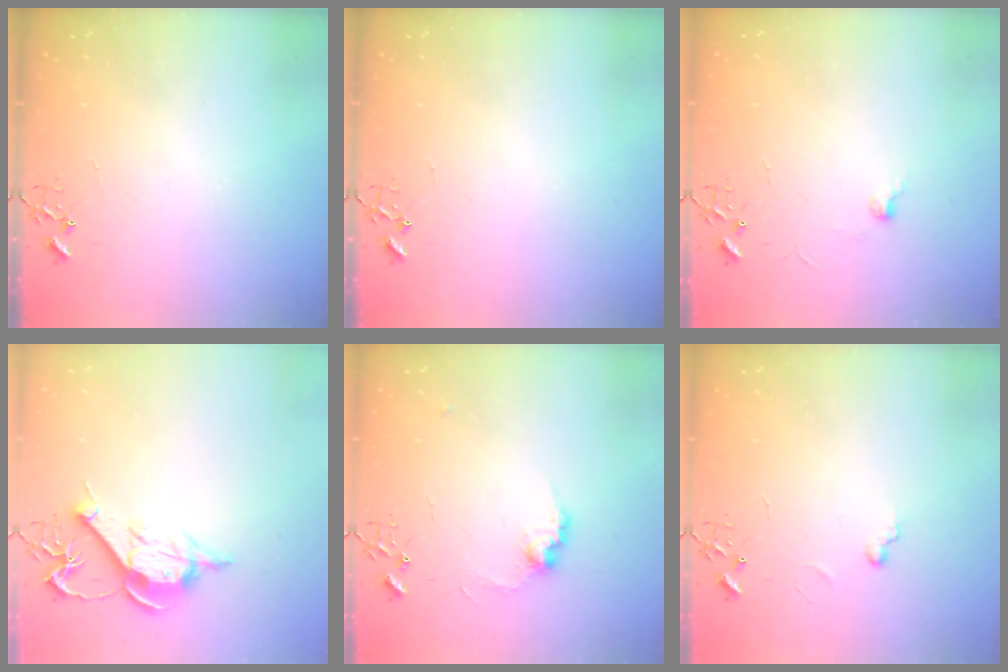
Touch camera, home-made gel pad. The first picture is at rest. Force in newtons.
{"total": 0.0}
{"total": 4.7, "press": 4.7, "slide": 0.6}
{"total": 11.6, "press": 11.6, "slide": 0.9}
{"total": 8.6, "press": 8.6, "slide": 0.4}
{"total": 5.2, "press": 5.2, "slide": 0.5}